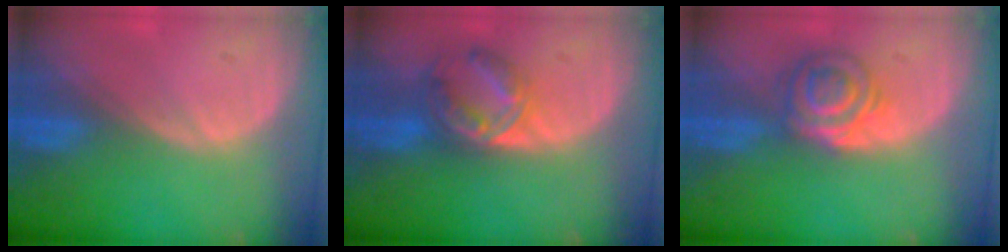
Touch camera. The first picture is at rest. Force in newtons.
{"total": 7.1, "press": 6.1, "slide": 3.7}
{"total": 6.0, "press": 5.5, "slide": 2.2}